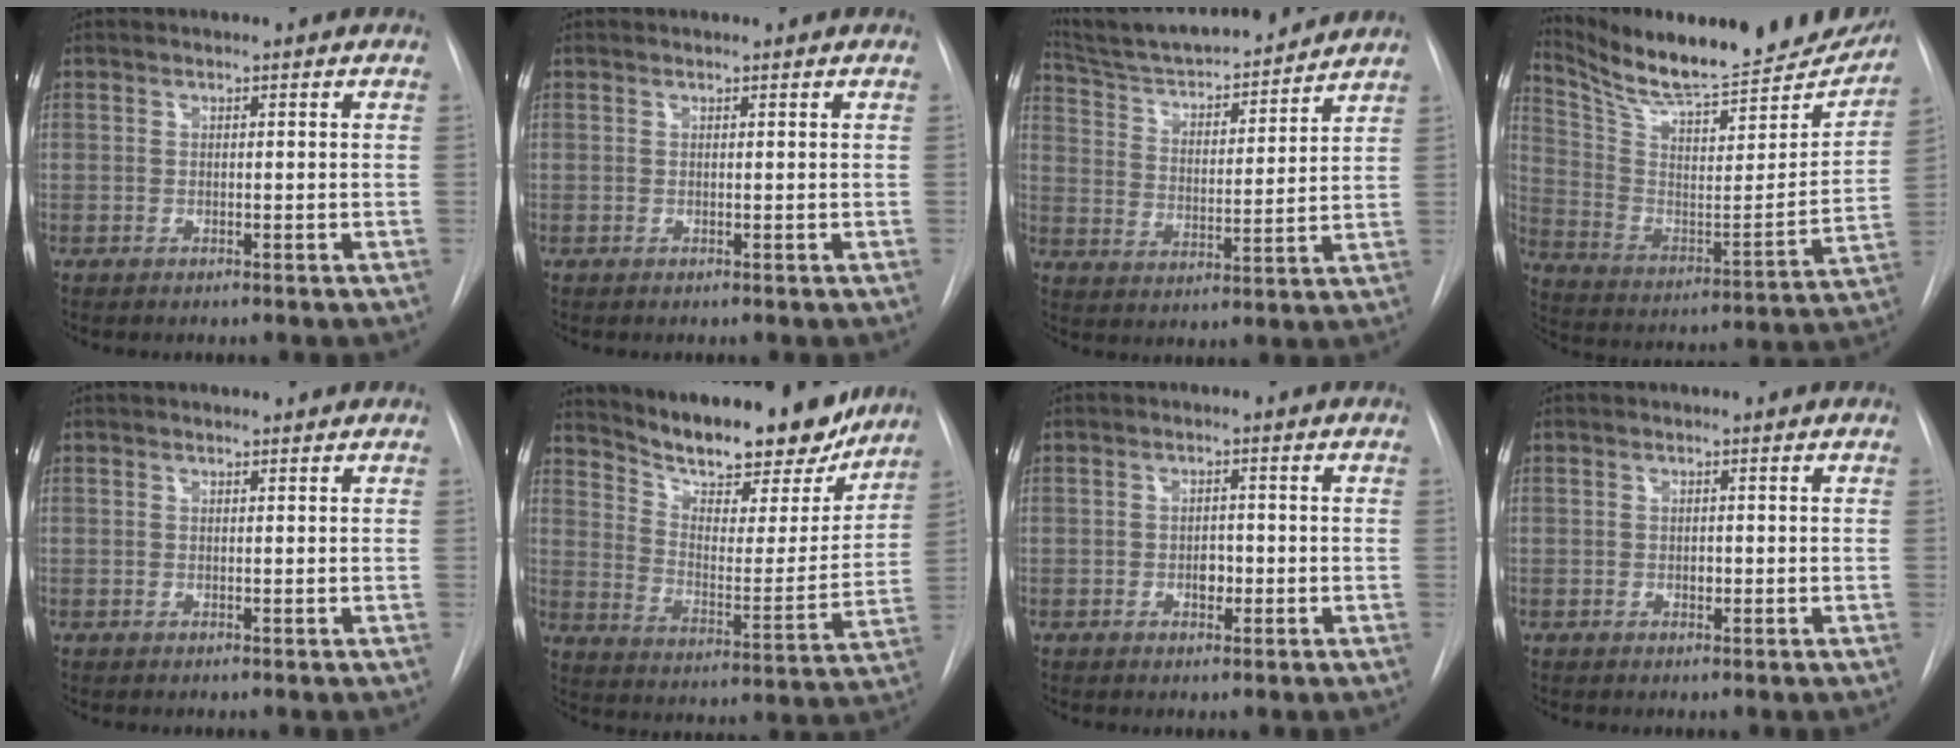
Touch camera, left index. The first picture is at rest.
{"total": 0.9, "force": [0.9, 0.1, 0.0], "torque": [-0.006, 0.011, 0.014]}
{"total": 18.1, "force": [16.8, 2.2, 6.5], "torque": [-0.106, 0.004, 0.264]}
{"total": 26.1, "force": [23.2, 4.5, 11.0], "torque": [-0.181, -0.056, 0.335]}
{"total": 3.0, "force": [2.8, 0.5, 1.0], "torque": [-0.013, 0.028, 0.038]}
{"total": 21.7, "force": [18.9, 5.6, 9.1], "torque": [-0.143, -0.015, 0.270]}
{"total": 1.9, "force": [-0.5, 1.2, 1.3], "torque": [-0.019, 0.004, -0.006]}
{"total": 0.6, "force": [0.0, 0.5, 0.4], "torque": [-0.005, 0.000, -0.002]}